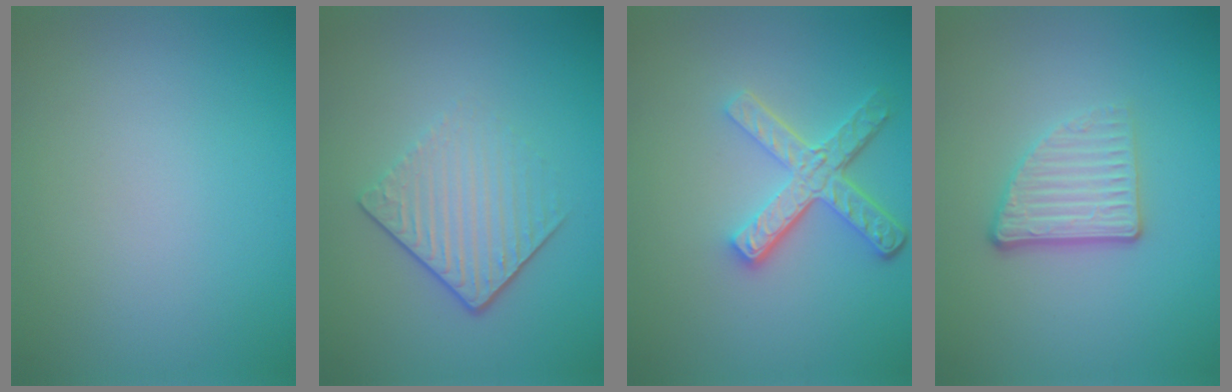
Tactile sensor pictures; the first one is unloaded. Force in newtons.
{"total": 4.3, "press": 2.8, "slide": 3.3}
{"total": 4.6, "press": 3.5, "slide": 3.1}
{"total": 3.4, "press": 2.7, "slide": 2.1}